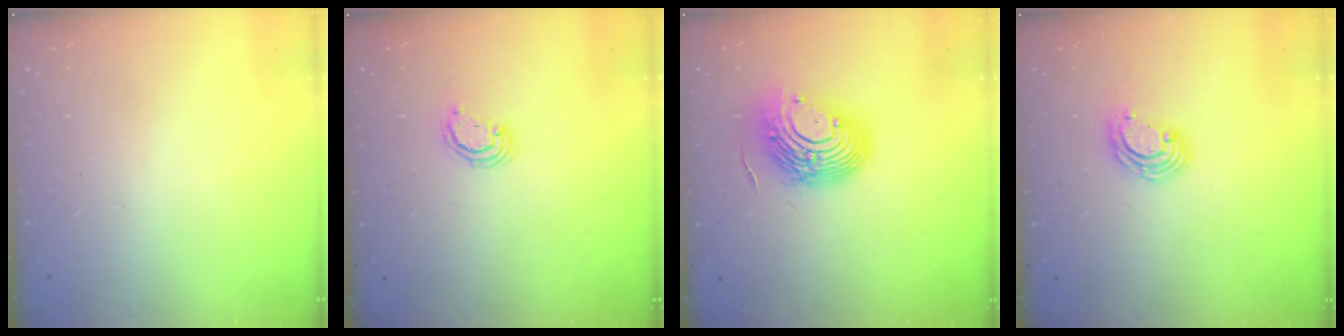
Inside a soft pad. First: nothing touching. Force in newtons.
{"total": 2.6, "press": 2.5, "slide": 0.2}
{"total": 12.7, "press": 12.3, "slide": 2.9}
{"total": 6.5, "press": 6.5, "slide": 0.6}